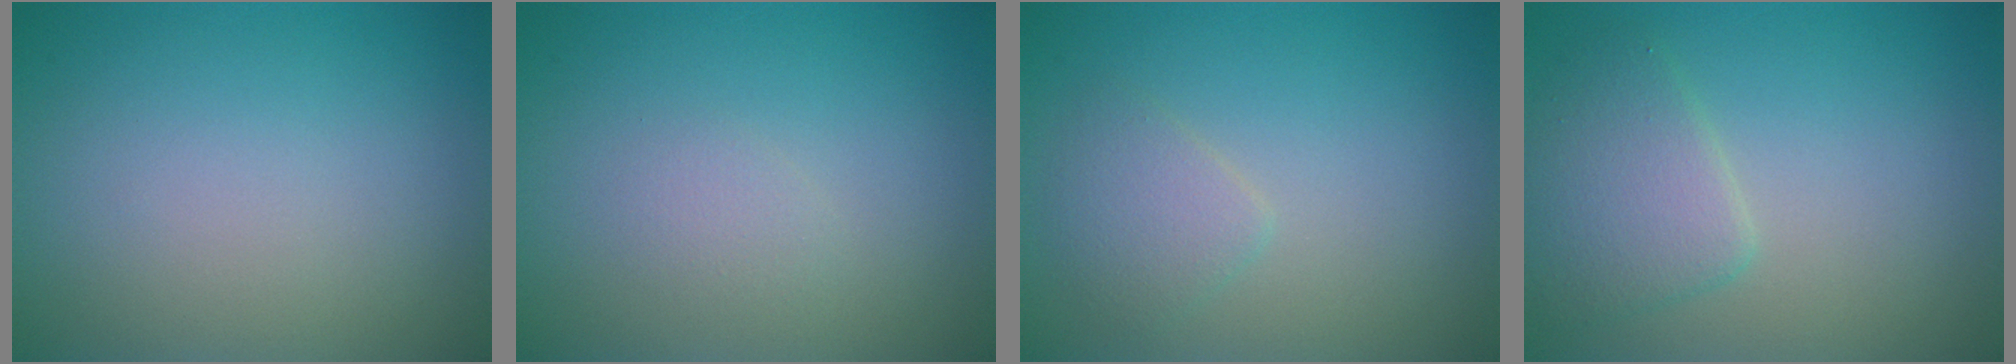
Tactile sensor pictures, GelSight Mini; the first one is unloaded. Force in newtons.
{"total": 1.0, "press": 1.0, "slide": 0.0}
{"total": 1.8, "press": 1.8, "slide": 0.0}
{"total": 3.4, "press": 3.4, "slide": 0.1}